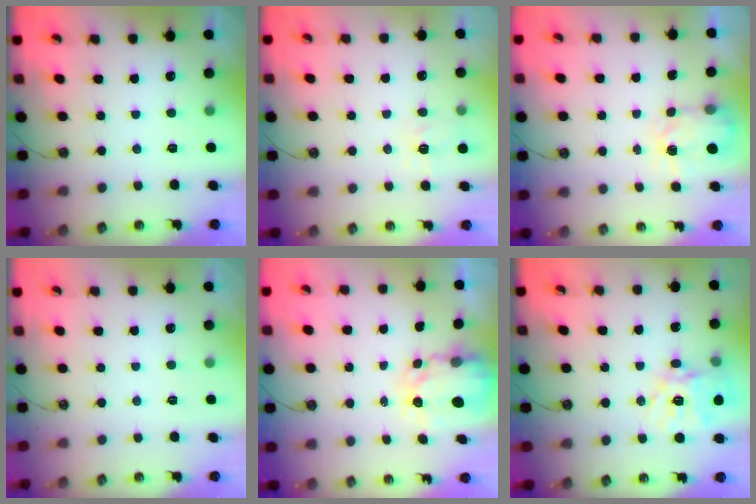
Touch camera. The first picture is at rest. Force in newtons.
{"total": 5.9, "press": 5.8, "slide": 0.7}
{"total": 4.0, "press": 3.9, "slide": 0.7}
{"total": 0.0}
{"total": 3.9, "press": 3.9, "slide": 0.1}
{"total": 17.0, "press": 16.8, "slide": 2.4}